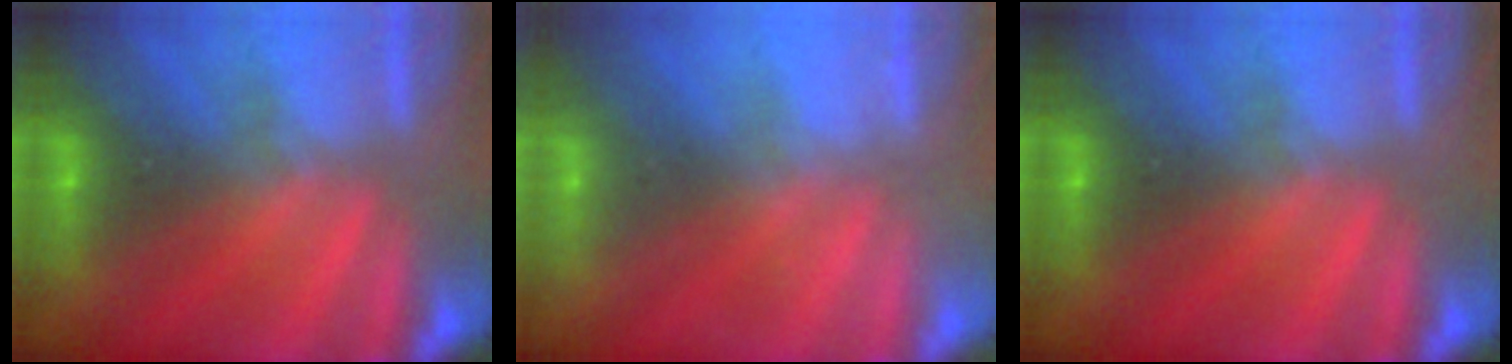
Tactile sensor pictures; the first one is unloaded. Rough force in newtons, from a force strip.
{"total": 2.2}
{"total": 0.0}